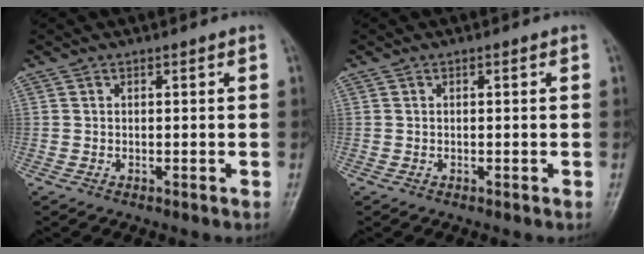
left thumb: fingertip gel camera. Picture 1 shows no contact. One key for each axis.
{"total": 0.0}